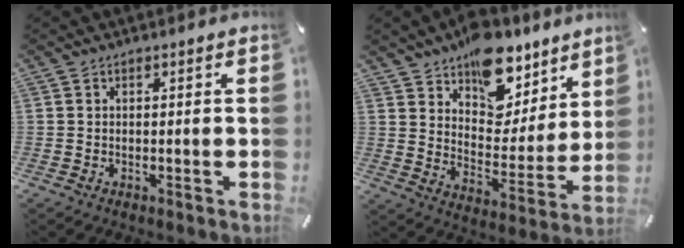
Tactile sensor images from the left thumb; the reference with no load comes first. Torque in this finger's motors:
{"motor_torque": [1.13, 0.93, 1.47, -1.30, 0.27]}